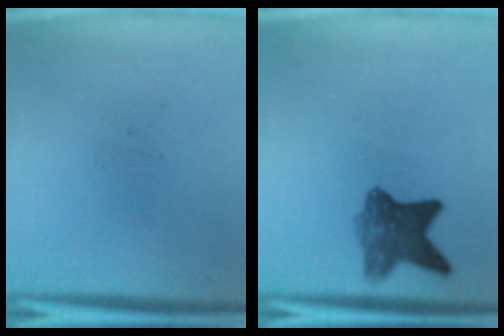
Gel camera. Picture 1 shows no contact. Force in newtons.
{"total": 7.1}